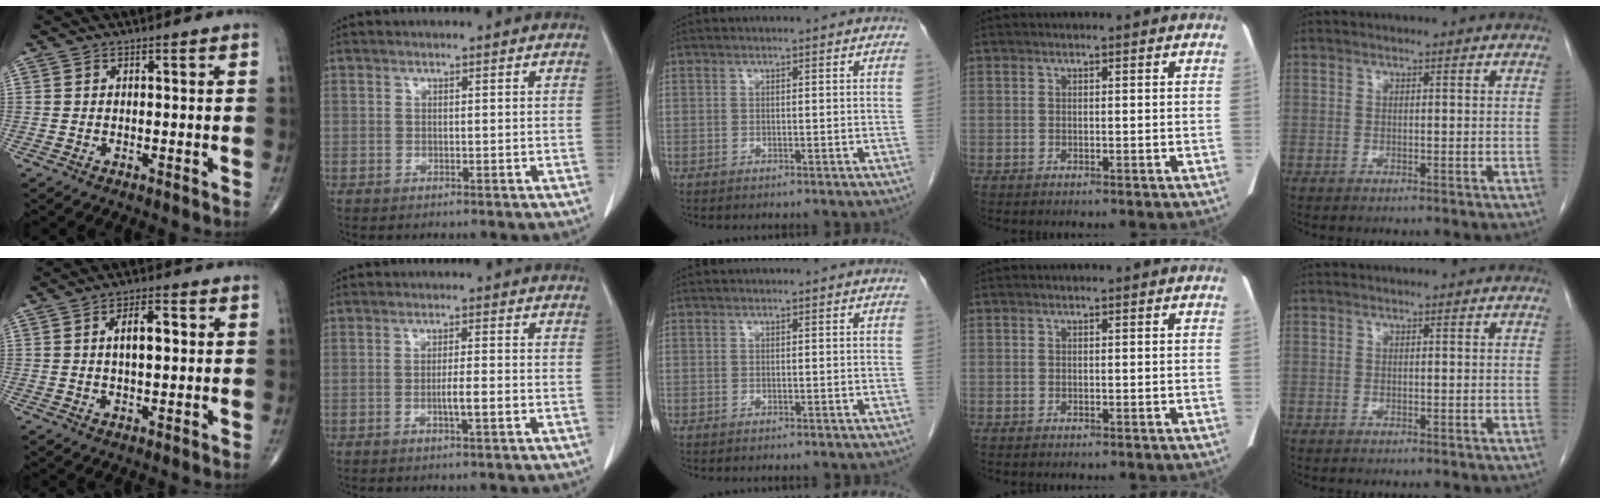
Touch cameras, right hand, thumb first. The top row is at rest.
{"thumb": {"total": 6.2, "force": [1.0, 2.9, 5.4], "torque": [-0.078, 0.007, 0.015]}, "index": {"total": 3.1, "force": [-0.9, 0.1, 2.9], "torque": [-0.050, -0.001, -0.013]}}